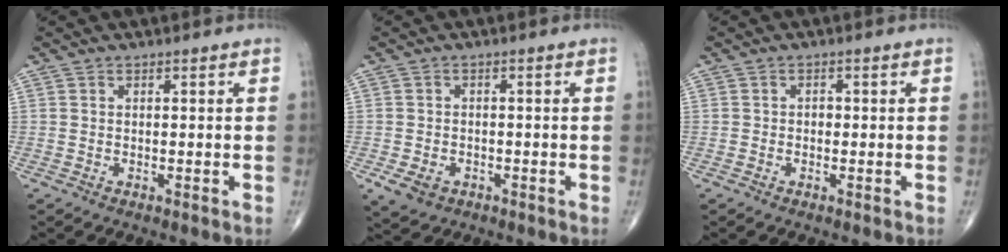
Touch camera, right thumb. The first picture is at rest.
{"total": 4.3, "force": [-1.9, 3.2, 2.1], "torque": [-0.035, 0.002, -0.025]}
{"total": 0.9, "force": [-0.1, 0.8, 0.5], "torque": [-0.003, 0.003, -0.005]}